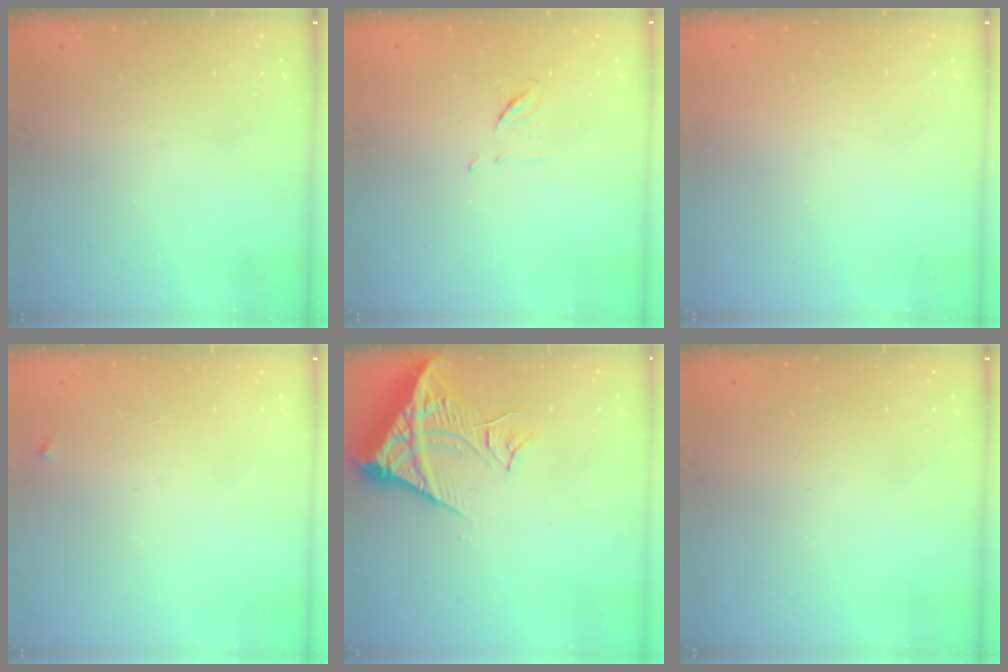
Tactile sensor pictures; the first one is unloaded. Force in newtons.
{"total": 6.4, "press": 6.4, "slide": 0.4}
{"total": 1.6, "press": 1.6, "slide": 0.1}
{"total": 2.5, "press": 2.4, "slide": 0.4}
{"total": 13.5, "press": 13.4, "slide": 1.8}
{"total": 0.0}